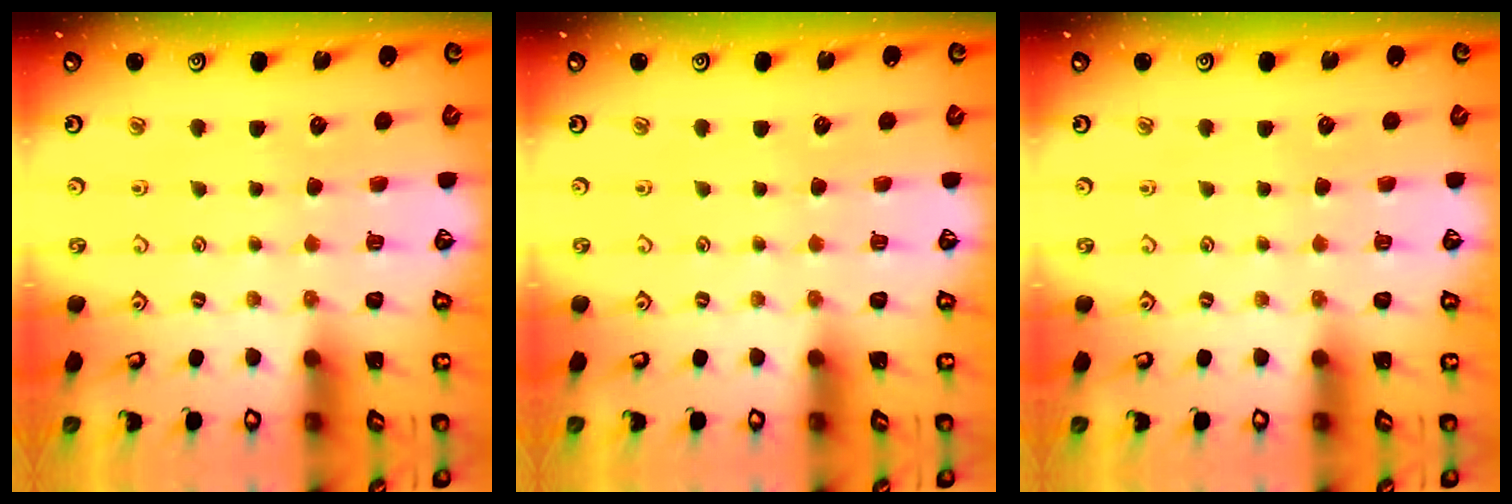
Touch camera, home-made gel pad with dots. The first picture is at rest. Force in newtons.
{"total": 0.0}
{"total": 0.0}